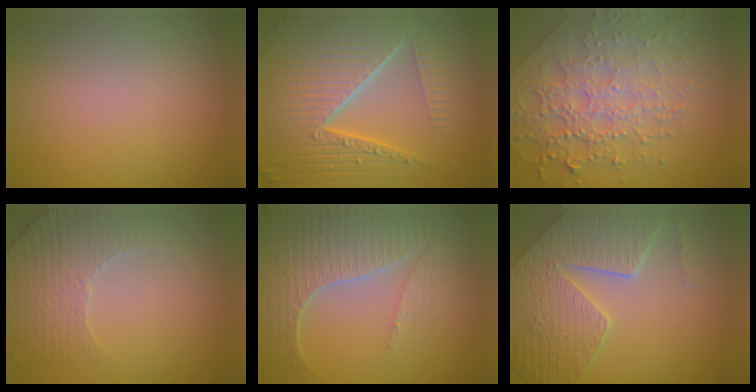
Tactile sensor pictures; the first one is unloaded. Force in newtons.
{"total": 10.5, "press": 6.6, "slide": 8.2}
{"total": 7.9, "press": 5.6, "slide": 5.6}
{"total": 4.7, "press": 3.6, "slide": 3.0}
{"total": 6.2, "press": 5.0, "slide": 3.7}
{"total": 8.8, "press": 6.3, "slide": 6.2}